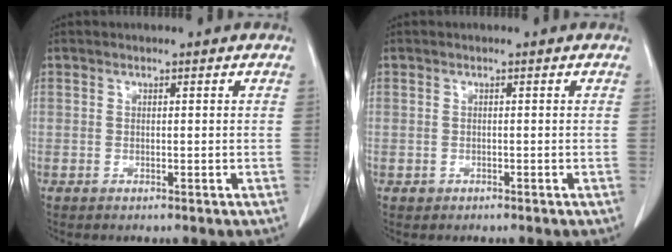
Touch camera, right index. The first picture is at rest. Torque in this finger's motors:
{"motor_torque": [-0.42, 0.20, -0.63, -0.17]}